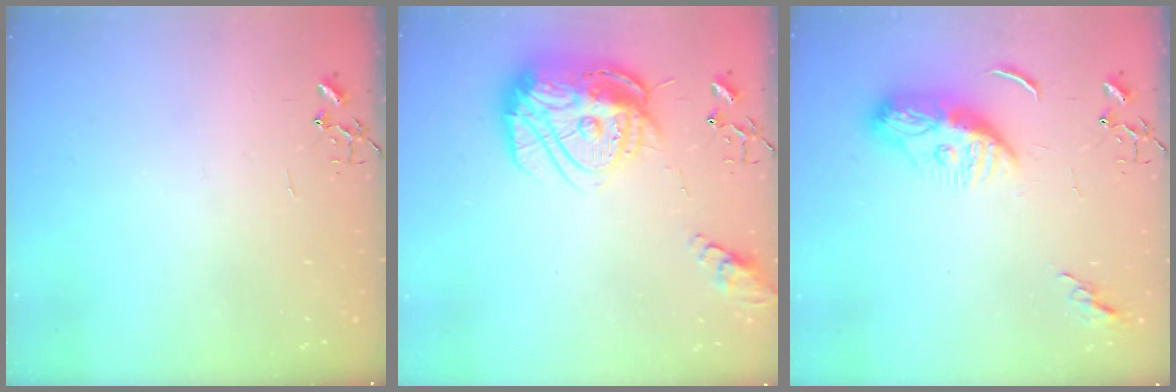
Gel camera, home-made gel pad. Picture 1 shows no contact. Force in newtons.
{"total": 18.8, "press": 18.8, "slide": 1.8}
{"total": 9.4, "press": 9.4, "slide": 1.0}